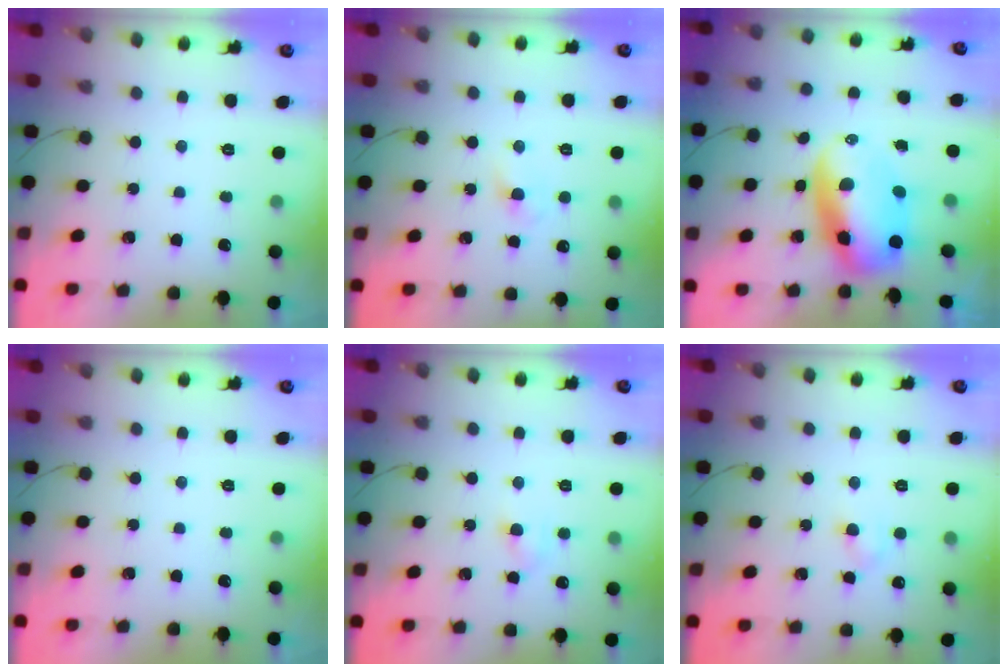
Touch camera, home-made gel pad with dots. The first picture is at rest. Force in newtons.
{"total": 2.7, "press": 2.5, "slide": 1.1}
{"total": 9.8, "press": 9.5, "slide": 2.4}
{"total": 0.0}
{"total": 4.0, "press": 3.8, "slide": 1.1}
{"total": 2.8, "press": 2.6, "slide": 1.2}